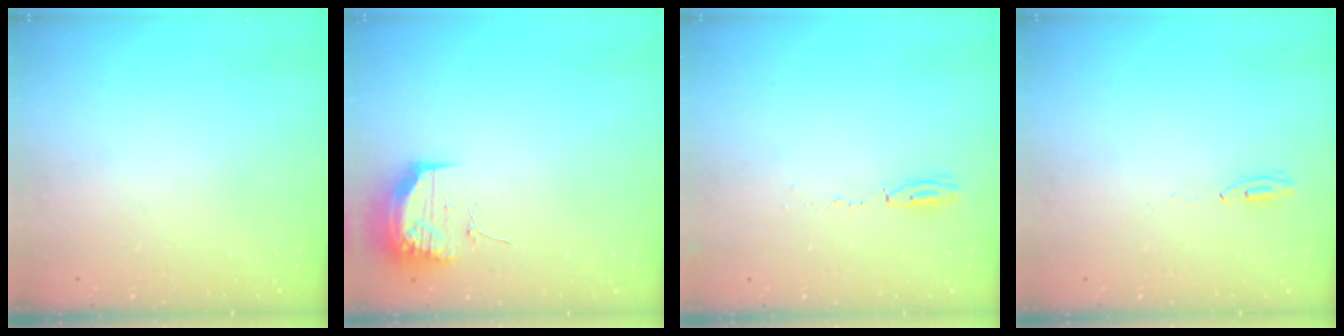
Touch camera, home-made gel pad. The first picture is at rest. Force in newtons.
{"total": 17.0, "press": 13.3, "slide": 10.6}
{"total": 3.9, "press": 3.8, "slide": 0.9}
{"total": 4.1, "press": 3.1, "slide": 2.6}